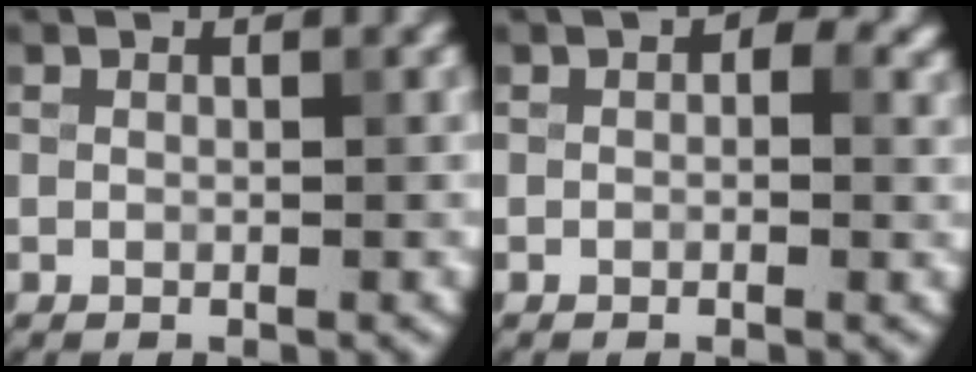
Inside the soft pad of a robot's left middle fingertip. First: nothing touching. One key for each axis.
{"total": 2.5, "fx": 0.6, "fy": 1.7, "fz": 1.7, "tx": -0.010, "ty": 0.002, "tz": 0.004}